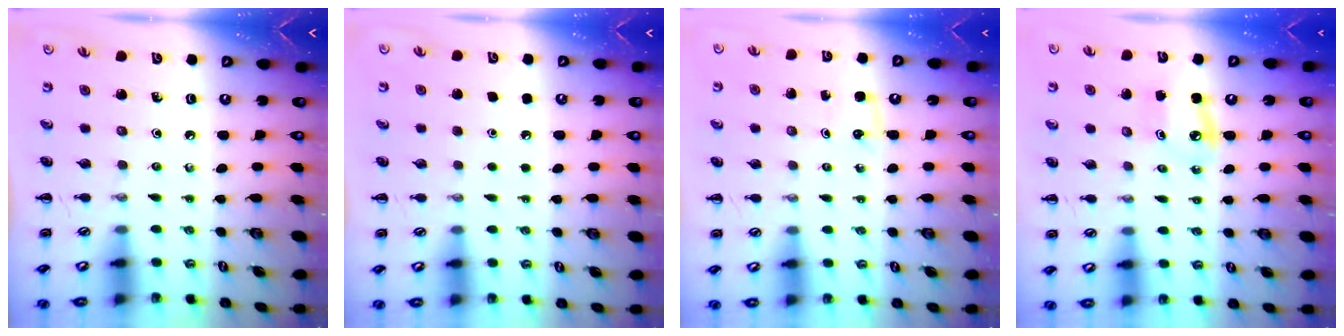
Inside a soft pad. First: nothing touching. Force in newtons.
{"total": 1.7, "press": 1.7, "slide": 0.1}
{"total": 2.8, "press": 2.6, "slide": 0.9}
{"total": 6.0, "press": 5.9, "slide": 1.4}